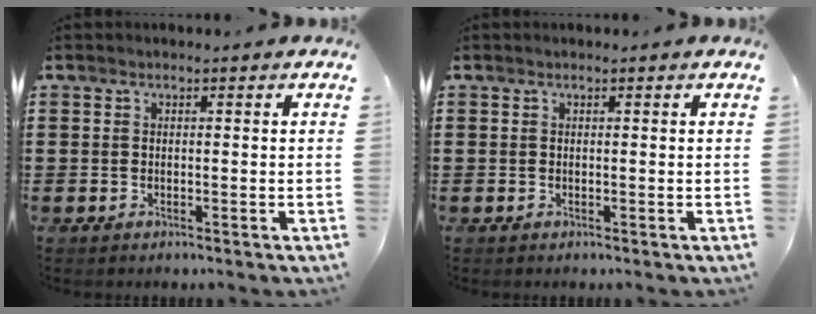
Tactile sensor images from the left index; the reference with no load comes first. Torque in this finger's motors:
{"motor_torque": [-0.32, 0.57, -0.02, 0.00]}